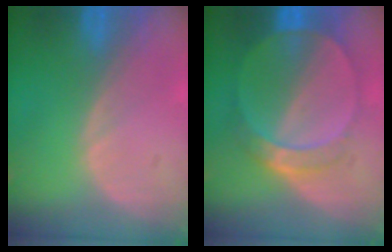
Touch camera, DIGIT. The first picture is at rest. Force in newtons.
{"total": 7.2, "press": 6.4, "slide": 3.4}